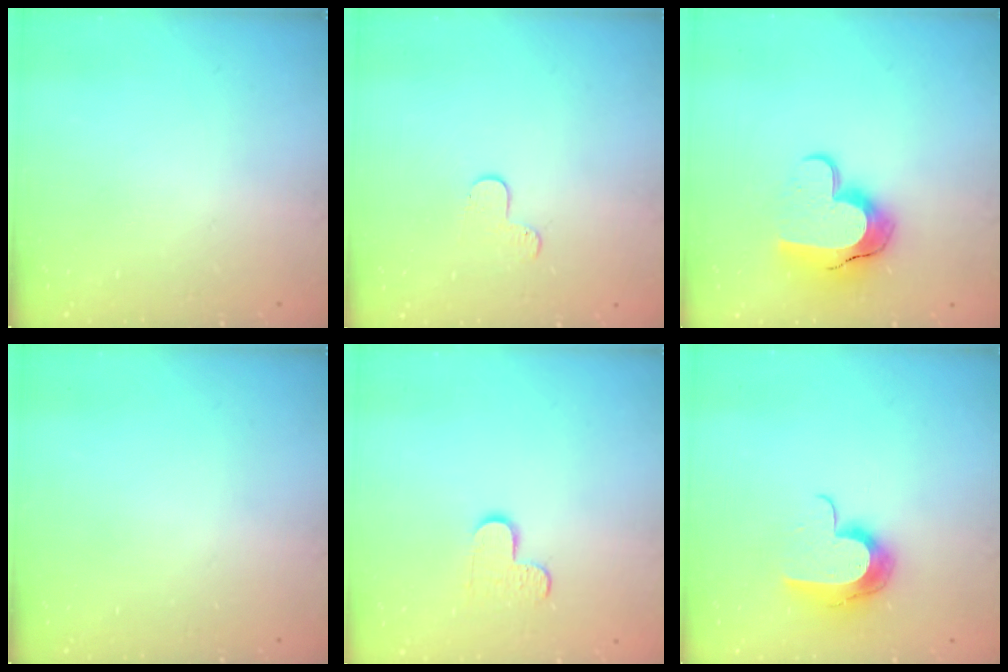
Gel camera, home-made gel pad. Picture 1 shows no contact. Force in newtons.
{"total": 4.0, "press": 3.9, "slide": 0.4}
{"total": 12.9, "press": 12.9, "slide": 0.9}
{"total": 0.0}
{"total": 5.3, "press": 5.3, "slide": 0.3}
{"total": 11.3, "press": 11.2, "slide": 0.7}